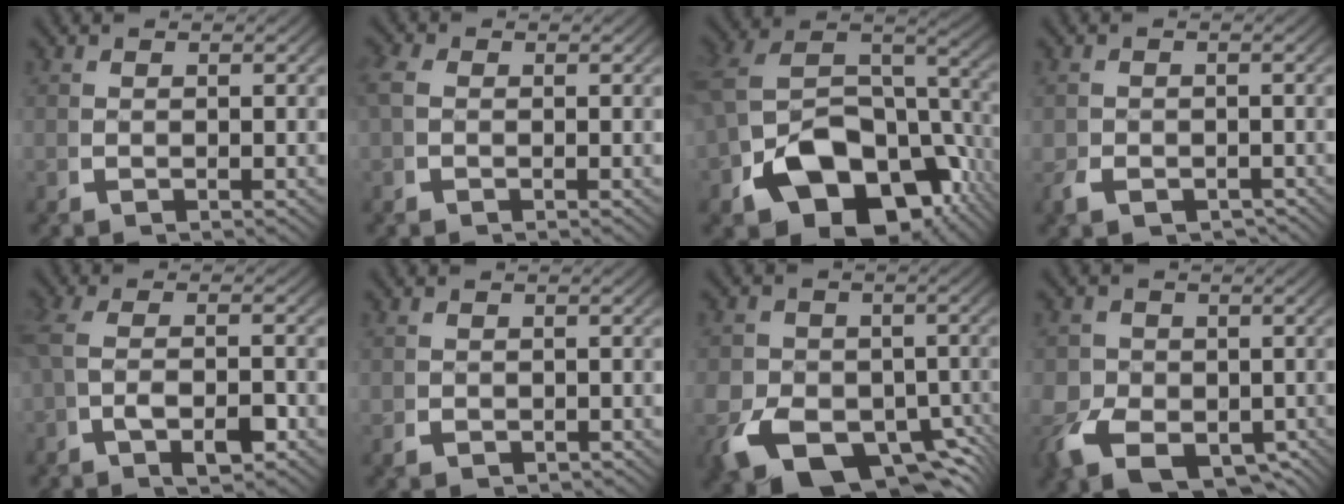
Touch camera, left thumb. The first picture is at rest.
{"total": 1.3, "force": [0.0, 1.0, 0.8], "torque": [-0.028, -0.004, 0.002]}
{"total": 16.3, "force": [-4.8, 11.0, 11.0], "torque": [-0.216, -0.056, -0.058]}
{"total": 2.3, "force": [-1.7, 1.3, 0.8], "torque": [-0.014, -0.009, -0.025]}
{"total": 4.5, "force": [-0.4, 2.1, 4.0], "torque": [-0.089, -0.001, -0.008]}
{"total": 1.0, "force": [-0.3, 0.9, 0.5], "torque": [-0.009, -0.006, 0.001]}
{"total": 15.2, "force": [-6.9, 10.5, 8.5], "torque": [-0.165, -0.071, -0.088]}
{"total": 9.8, "force": [-3.7, 7.3, 5.5], "torque": [-0.123, -0.053, -0.039]}